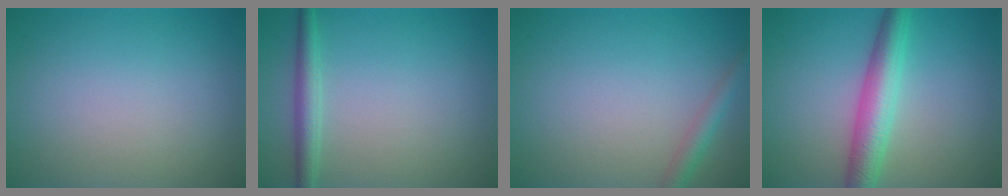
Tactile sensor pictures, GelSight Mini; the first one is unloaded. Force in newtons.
{"total": 2.2, "press": 2.2, "slide": 0.0}
{"total": 1.8, "press": 1.8, "slide": 0.0}
{"total": 4.9, "press": 4.9, "slide": 0.1}